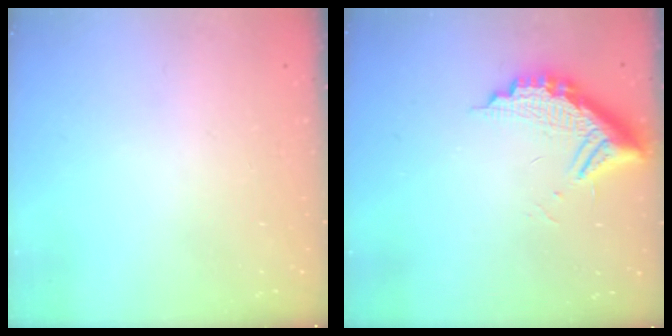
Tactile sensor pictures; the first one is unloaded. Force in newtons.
{"total": 11.7, "press": 11.6, "slide": 1.2}